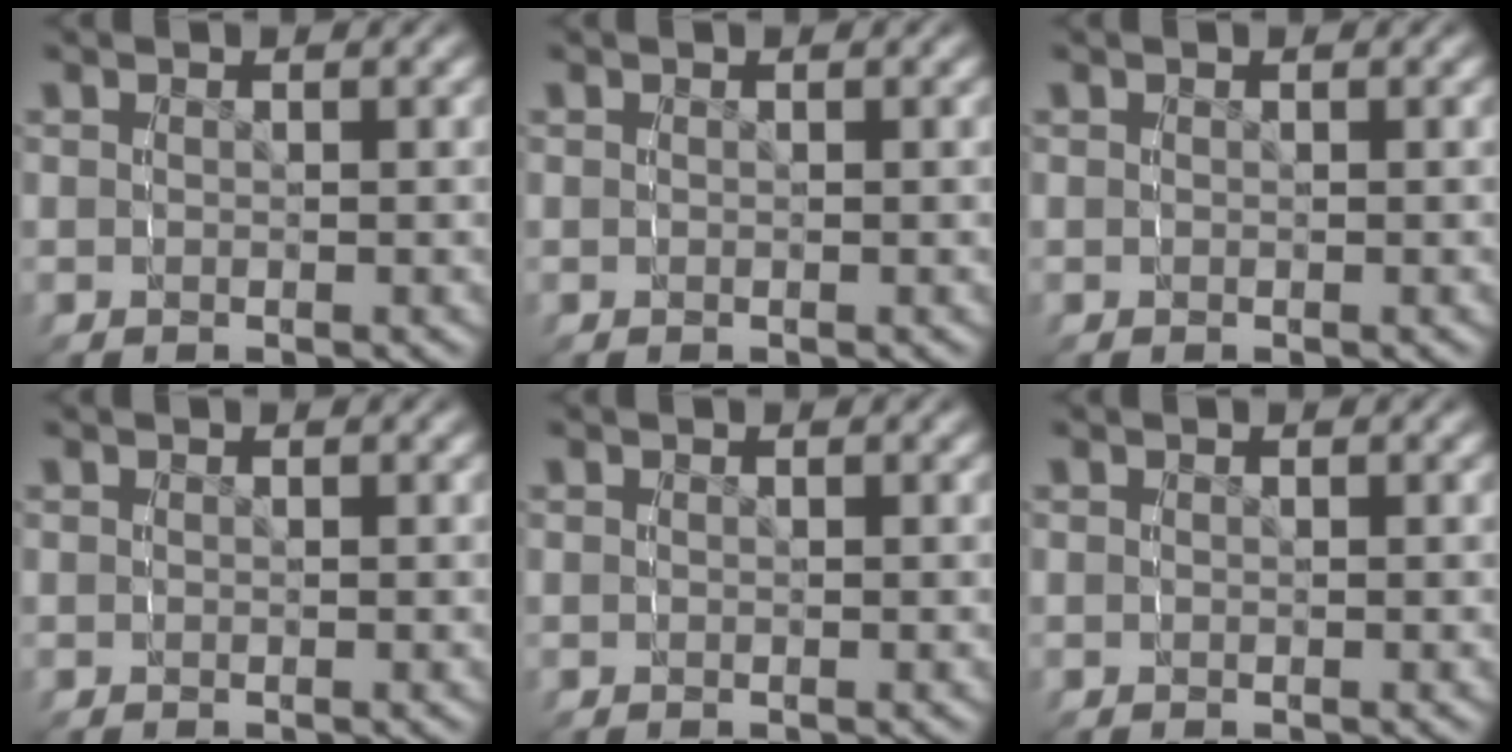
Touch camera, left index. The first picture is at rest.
{"total": 0.0}
{"total": 0.0}
{"total": 0.0}
{"total": 0.0}
{"total": 0.0}